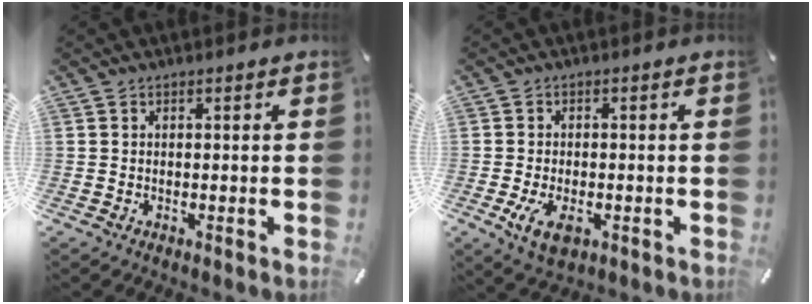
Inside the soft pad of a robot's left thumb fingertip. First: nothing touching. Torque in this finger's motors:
{"motor_torque": [0.08, 0.44, 0.42, 0.38, 0.04]}